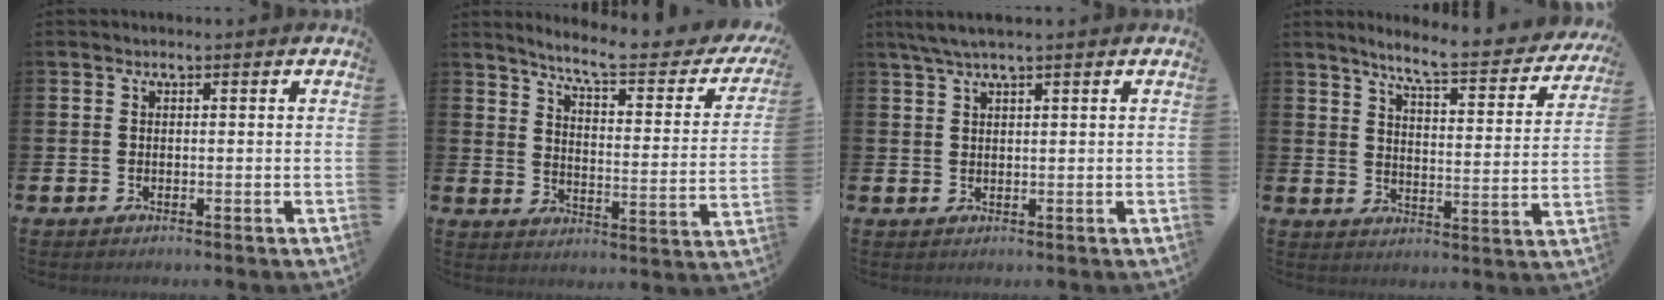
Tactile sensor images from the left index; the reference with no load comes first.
{"total": 7.3, "force": [6.3, 1.0, 3.5], "torque": [-0.087, -0.044, 0.101]}
{"total": 2.8, "force": [2.1, 0.1, 1.8], "torque": [-0.044, 0.003, 0.040]}
{"total": 6.9, "force": [6.3, 0.4, 2.8], "torque": [-0.075, -0.044, 0.103]}